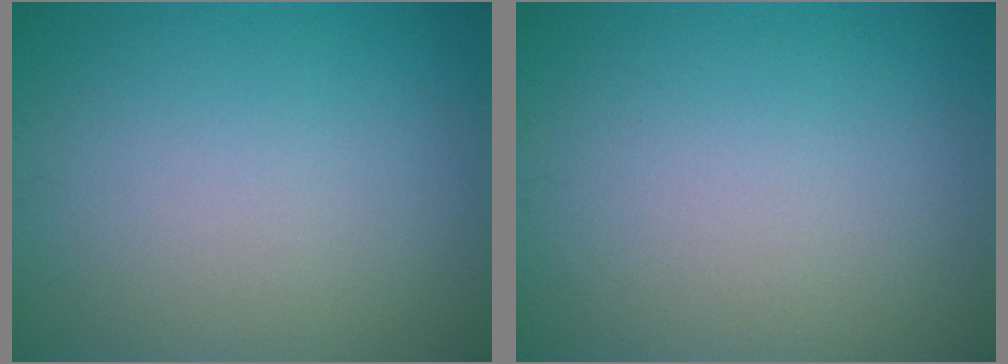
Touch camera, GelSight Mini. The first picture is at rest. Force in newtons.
{"total": 0.0}